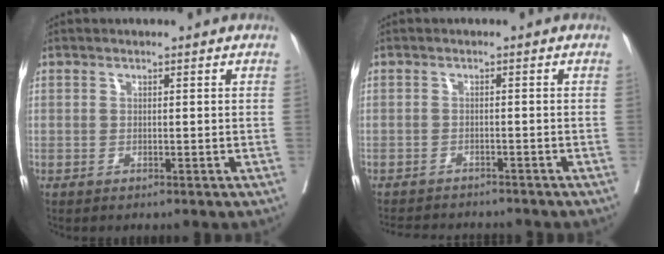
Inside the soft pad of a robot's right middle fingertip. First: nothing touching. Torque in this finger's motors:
{"motor_torque": [0.02, -0.05, 0.01, 0.01]}